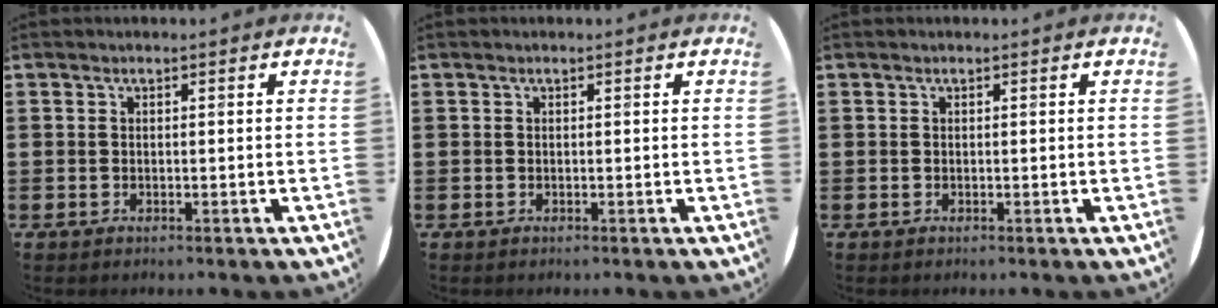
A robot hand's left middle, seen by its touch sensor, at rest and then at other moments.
{"total": 0.0}
{"total": 0.0}